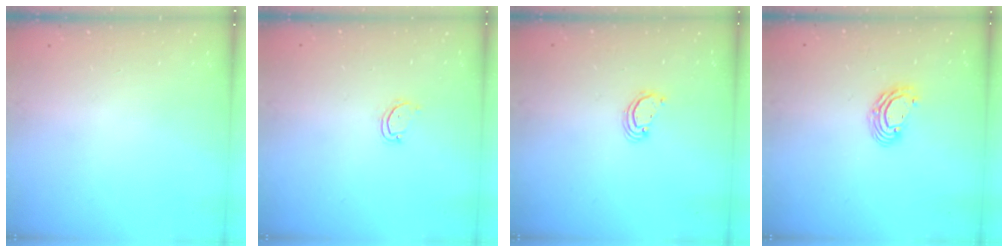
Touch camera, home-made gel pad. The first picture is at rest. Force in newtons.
{"total": 2.9, "press": 2.9, "slide": 0.3}
{"total": 2.3, "press": 2.3, "slide": 0.3}
{"total": 6.2, "press": 6.2, "slide": 0.4}